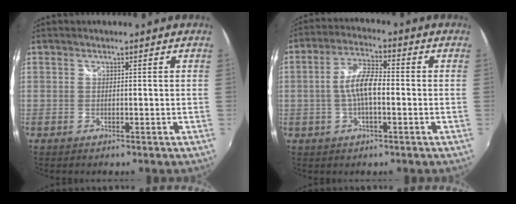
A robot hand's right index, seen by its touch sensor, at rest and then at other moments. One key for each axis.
{"total": 7.2, "fx": -1.0, "fy": 2.5, "fz": 6.7, "tx": -0.130, "ty": 0.012, "tz": -0.019}